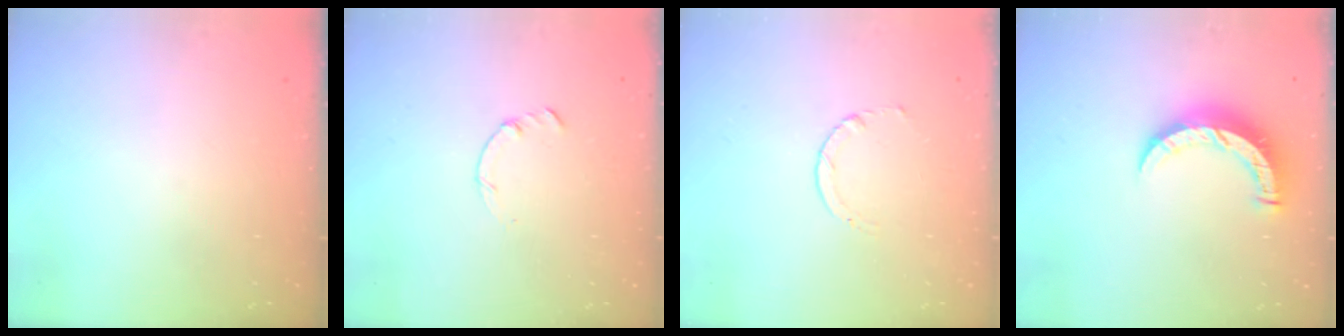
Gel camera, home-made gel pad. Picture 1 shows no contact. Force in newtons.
{"total": 0.0}
{"total": 1.7, "press": 1.7, "slide": 0.2}
{"total": 10.2, "press": 10.1, "slide": 1.0}